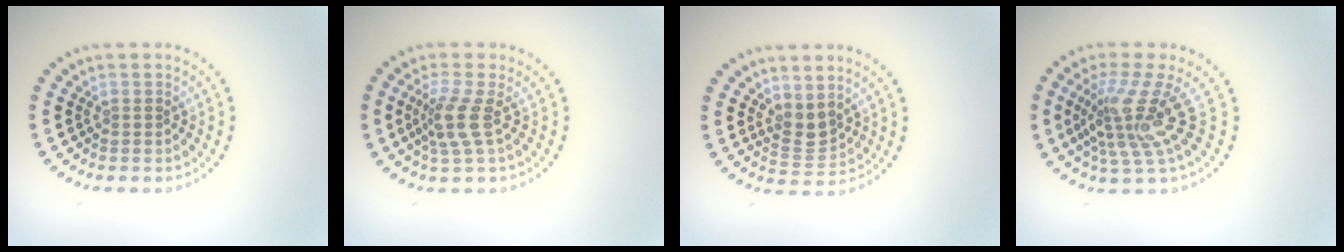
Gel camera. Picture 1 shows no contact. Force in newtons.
{"total": 2.8, "press": 2.2, "slide": 1.8}
{"total": 2.1, "press": 1.7, "slide": 1.2}
{"total": 4.7, "press": 3.0, "slide": 3.6}